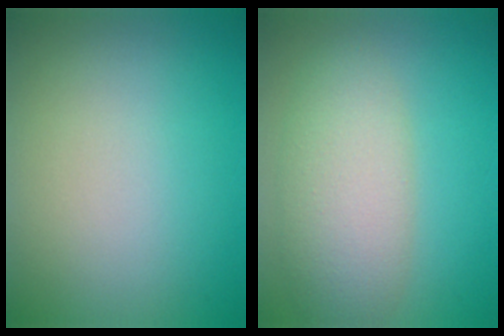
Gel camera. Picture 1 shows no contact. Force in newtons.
{"total": 5.7, "press": 5.7, "slide": 0.3}